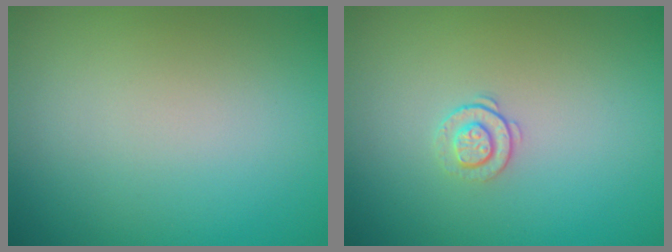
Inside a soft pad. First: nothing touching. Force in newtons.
{"total": 1.2, "press": 0.9, "slide": 0.8}